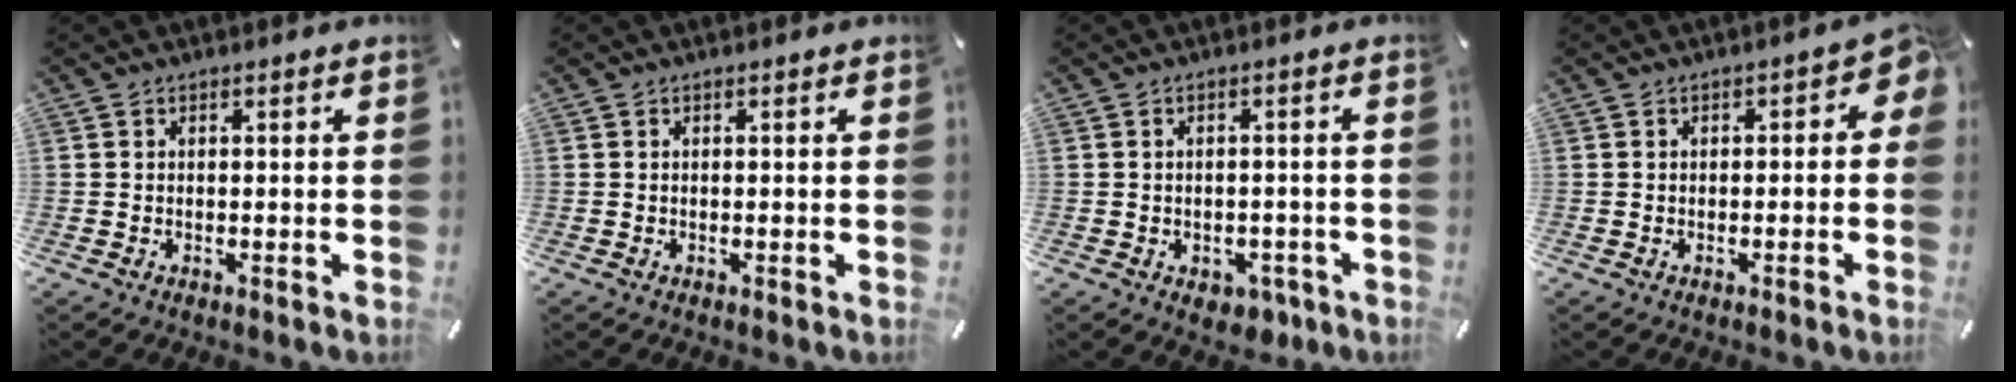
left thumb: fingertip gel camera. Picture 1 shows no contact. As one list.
[{"total": 0.0}, {"total": 4.0, "force": [-1.8, 2.8, 2.2], "torque": [-0.033, 0.010, -0.029]}, {"total": 2.1, "force": [-0.9, 1.4, 1.3], "torque": [-0.014, 0.006, -0.019]}]